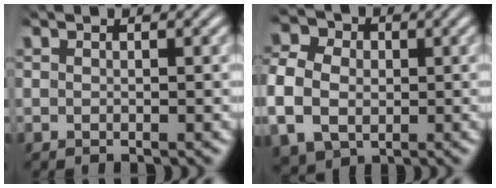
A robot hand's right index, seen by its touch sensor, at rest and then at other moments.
{"total": 8.4, "force": [1.0, 7.1, 4.4], "torque": [-0.100, -0.010, 0.016]}